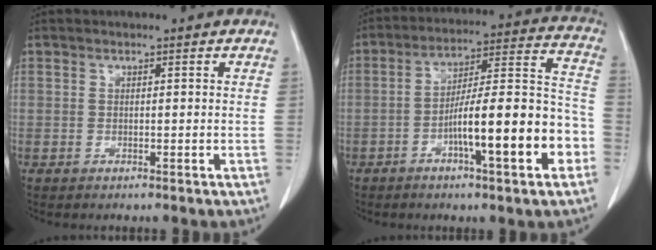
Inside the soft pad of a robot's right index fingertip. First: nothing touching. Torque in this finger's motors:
{"motor_torque": [1.37, -0.77, 0.92, 0.15]}